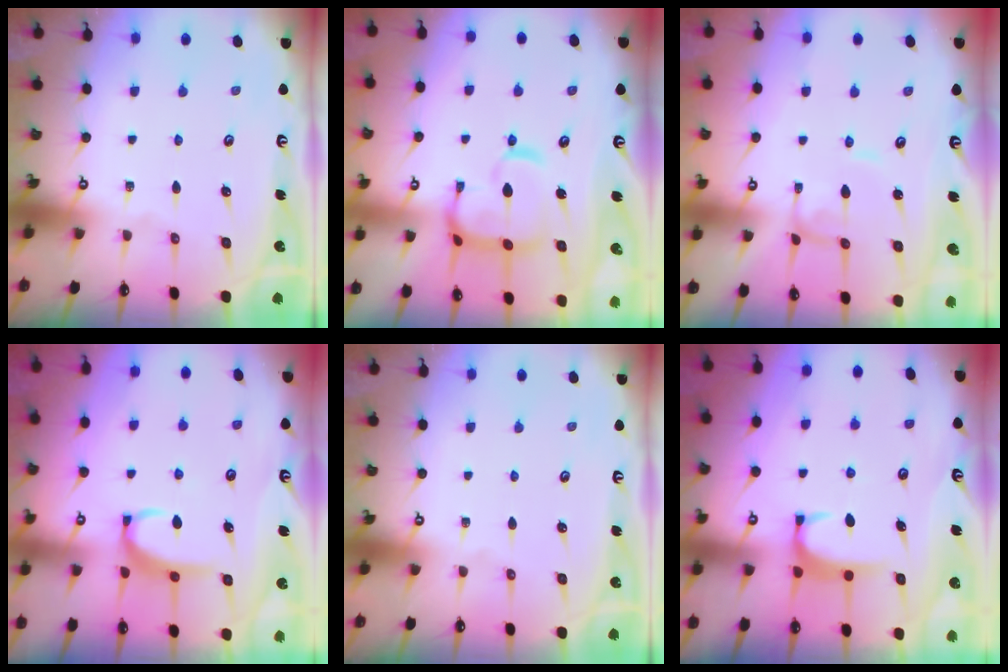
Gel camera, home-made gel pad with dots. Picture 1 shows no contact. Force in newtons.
{"total": 12.1, "press": 12.0, "slide": 1.4}
{"total": 2.0, "press": 2.0, "slide": 0.1}
{"total": 4.1, "press": 4.0, "slide": 1.0}
{"total": 0.0}
{"total": 1.7, "press": 1.6, "slide": 0.4}